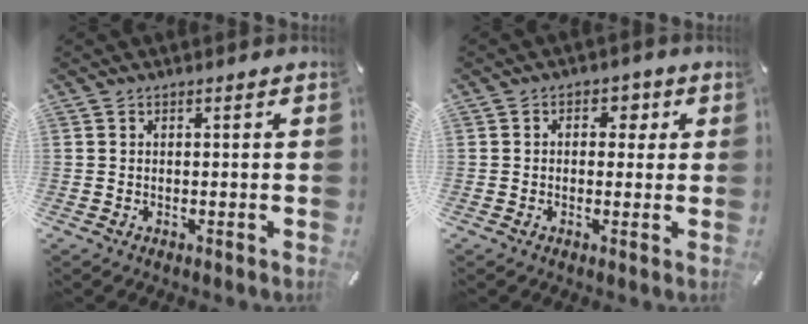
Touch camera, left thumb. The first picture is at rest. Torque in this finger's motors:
{"motor_torque": [0.22, -0.20, 0.15, 0.03, -0.05]}